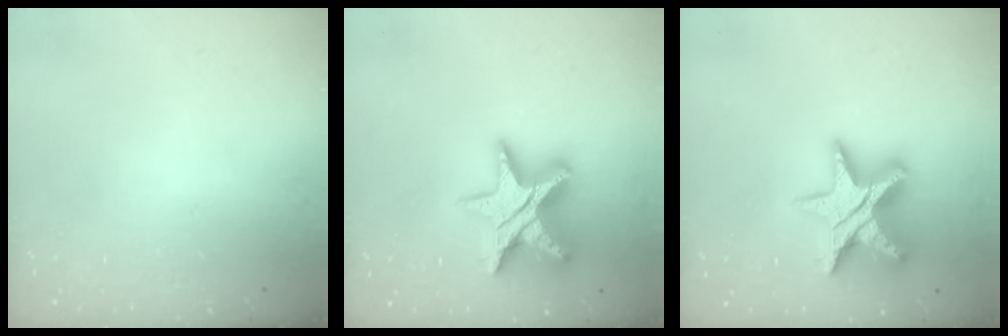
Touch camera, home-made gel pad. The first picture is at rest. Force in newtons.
{"total": 18.1, "press": 18.0, "slide": 1.1}
{"total": 18.1, "press": 18.0, "slide": 1.1}